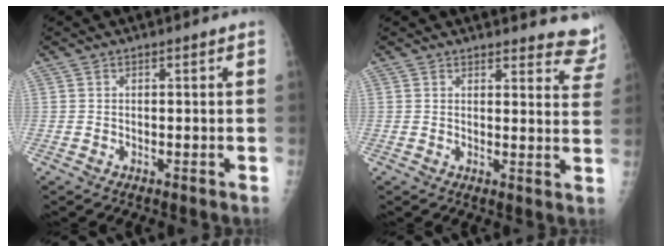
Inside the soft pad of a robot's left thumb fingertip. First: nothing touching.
{"total": 9.6, "force": [9.4, 1.9, 1.1], "torque": [0.031, -0.074, 0.073]}